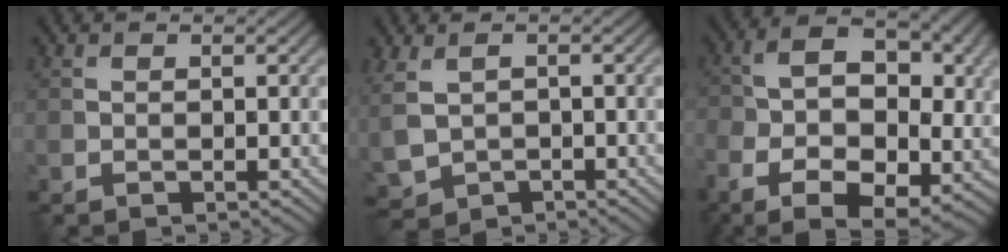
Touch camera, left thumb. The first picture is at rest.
{"total": 4.7, "force": [0.0, 3.6, 3.1], "torque": [-0.086, -0.016, 0.003]}
{"total": 13.3, "force": [-2.9, 7.8, 10.4], "torque": [-0.188, -0.005, -0.045]}